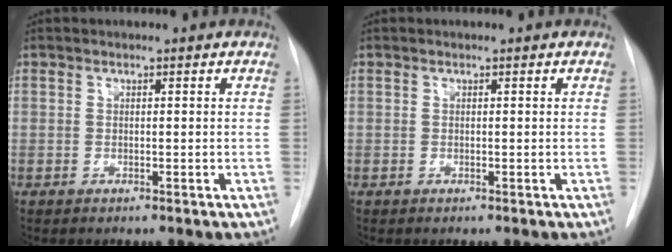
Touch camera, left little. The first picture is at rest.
{"total": 0.0}